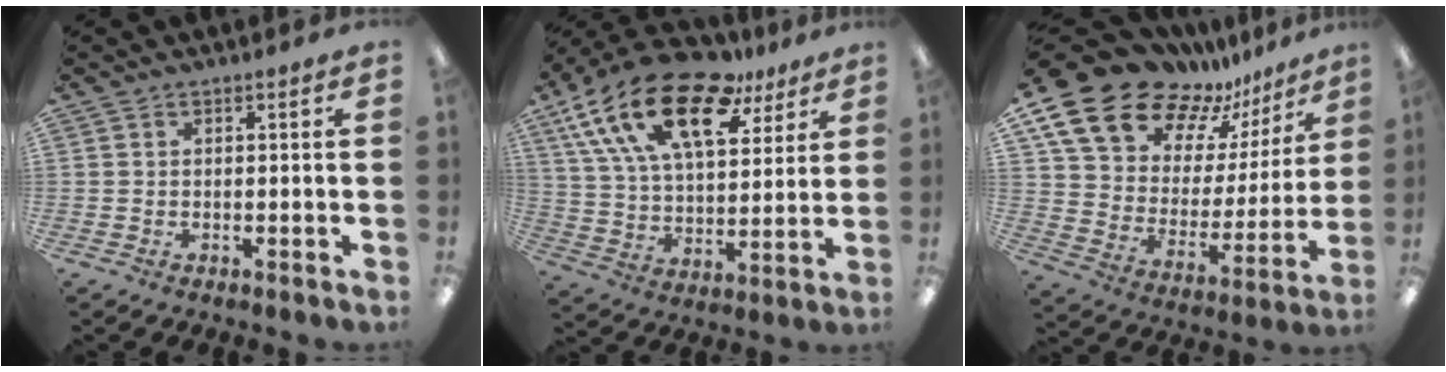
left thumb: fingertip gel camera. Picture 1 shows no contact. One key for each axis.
{"total": 23.3, "fx": 13.8, "fy": 11.1, "fz": 15.1, "tx": -0.273, "ty": -0.069, "tz": 0.243}
{"total": 19.9, "fx": 15.5, "fy": 10.7, "fz": 6.5, "tx": -0.136, "ty": -0.113, "tz": 0.293}